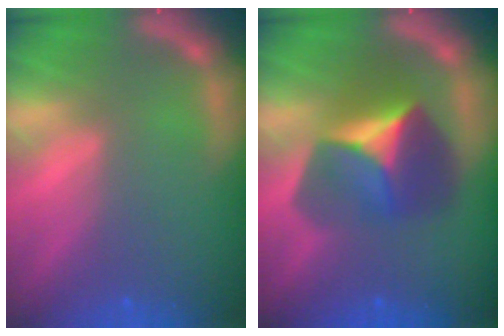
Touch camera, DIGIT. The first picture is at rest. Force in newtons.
{"total": 6.9}